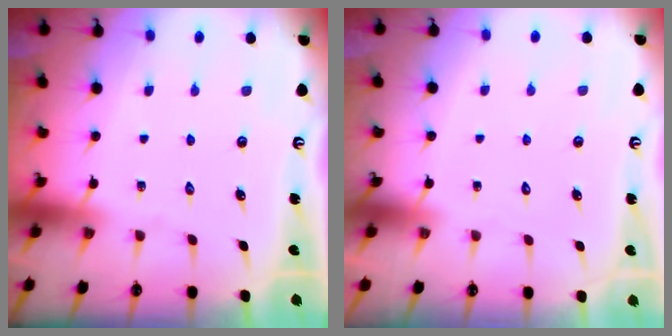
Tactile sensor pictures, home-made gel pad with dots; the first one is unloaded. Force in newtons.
{"total": 1.8, "press": 1.7, "slide": 0.1}